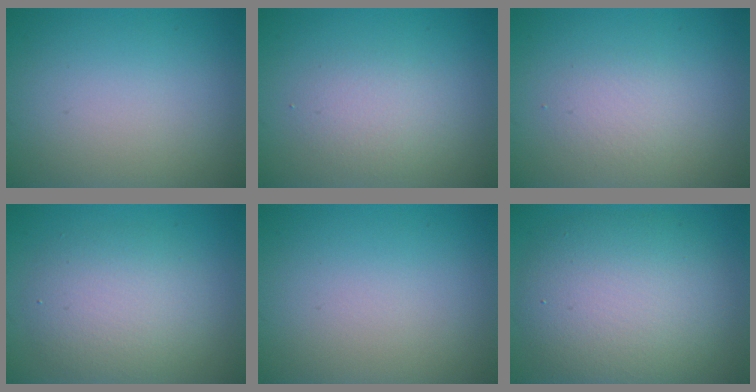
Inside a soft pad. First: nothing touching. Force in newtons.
{"total": 2.2, "press": 2.2, "slide": 0.1}
{"total": 1.7, "press": 1.7, "slide": 0.1}
{"total": 4.4, "press": 4.4, "slide": 0.3}
{"total": 0.0}
{"total": 8.5, "press": 8.5, "slide": 0.5}